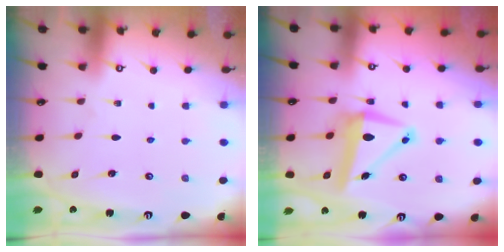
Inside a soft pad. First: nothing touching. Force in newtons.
{"total": 7.9, "press": 7.7, "slide": 1.6}